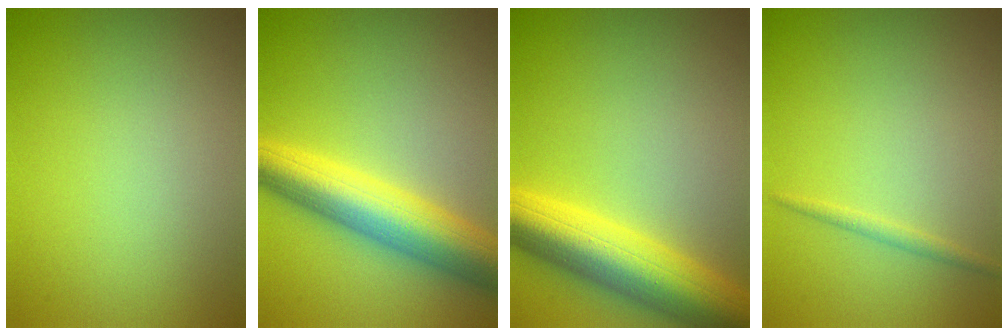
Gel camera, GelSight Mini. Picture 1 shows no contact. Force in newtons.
{"total": 7.8, "press": 7.8, "slide": 0.1}
{"total": 8.6, "press": 8.6, "slide": 0.4}
{"total": 0.9, "press": 0.9, "slide": 0.0}